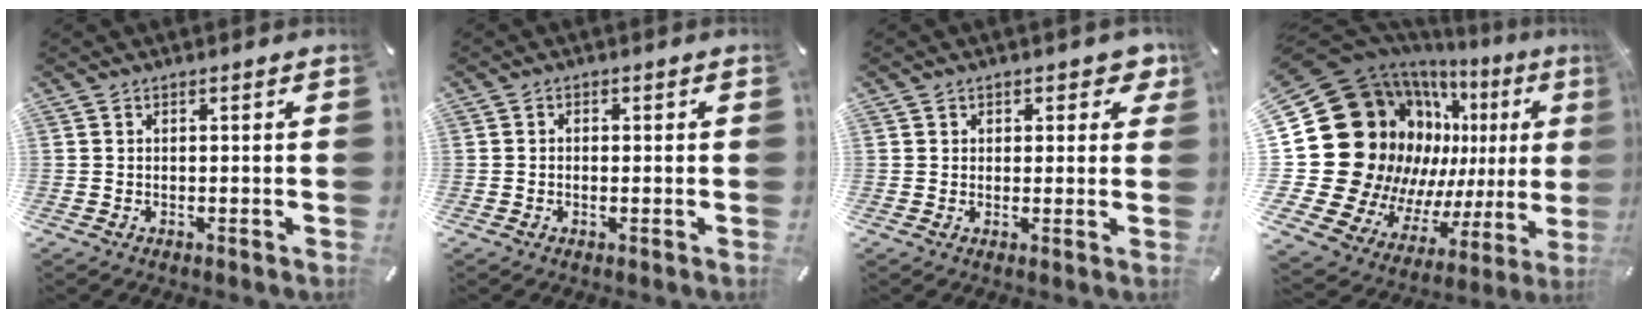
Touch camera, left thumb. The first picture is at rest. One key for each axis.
{"total": 1.0, "fx": -0.3, "fy": 0.7, "fz": 0.6, "tx": -0.012, "ty": 0.001, "tz": -0.007}
{"total": 3.7, "fx": 1.7, "fy": 2.8, "fz": 1.8, "tx": 0.001, "ty": -0.006, "tz": 0.023}
{"total": 32.8, "fx": 3.6, "fy": 24.5, "fz": 21.6, "tx": -0.336, "ty": -0.108, "tz": 0.141}